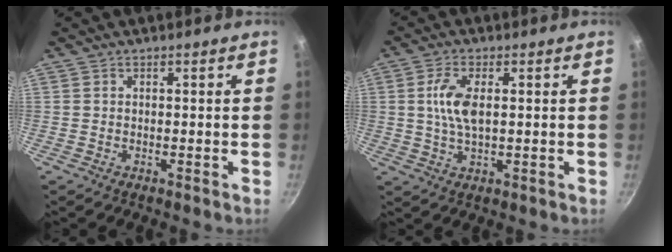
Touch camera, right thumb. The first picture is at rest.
{"total": 6.8, "force": [1.1, 3.0, 6.0], "torque": [-0.123, 0.002, 0.021]}